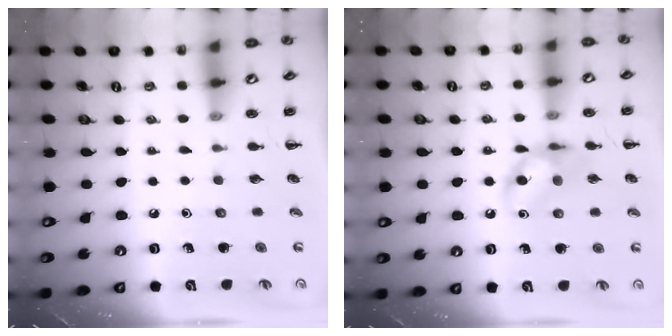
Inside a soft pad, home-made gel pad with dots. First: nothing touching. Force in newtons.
{"total": 11.1, "press": 11.1, "slide": 1.1}